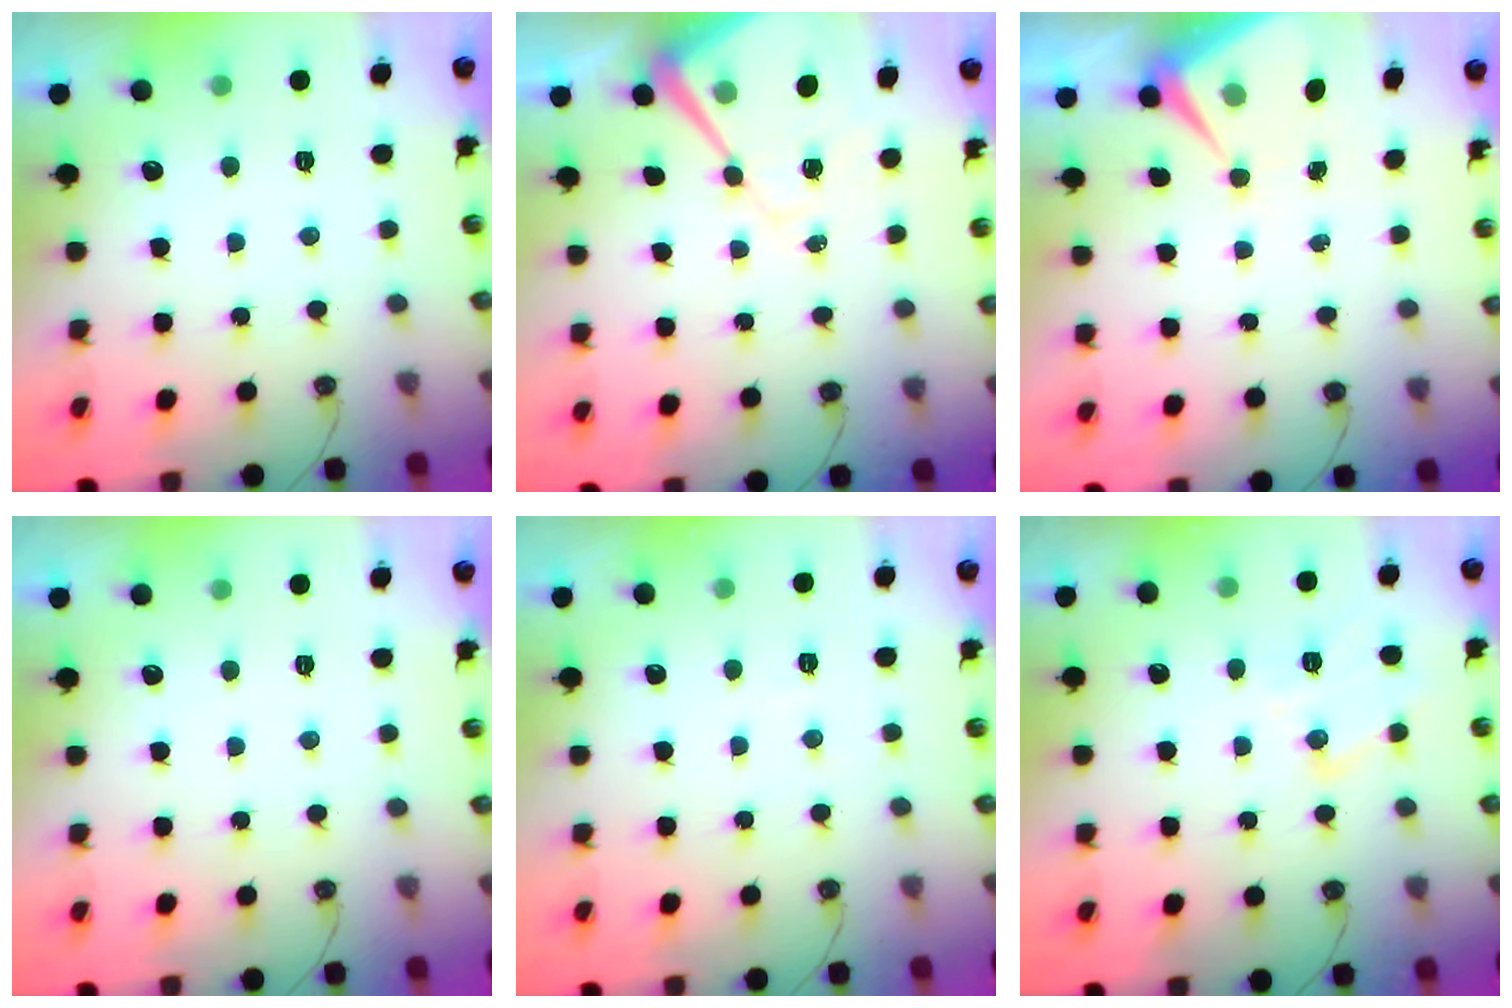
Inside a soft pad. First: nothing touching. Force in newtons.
{"total": 13.0, "press": 12.9, "slide": 1.3}
{"total": 6.7, "press": 6.6, "slide": 0.7}
{"total": 0.0}
{"total": 3.0, "press": 3.0, "slide": 0.5}
{"total": 12.6, "press": 12.6, "slide": 0.7}